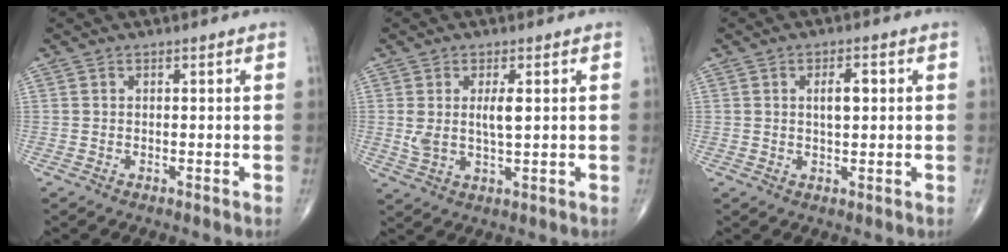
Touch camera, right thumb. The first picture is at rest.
{"total": 5.5, "force": [1.1, 2.0, 5.0], "torque": [-0.101, -0.007, 0.024]}
{"total": 3.8, "force": [0.7, 1.7, 3.3], "torque": [-0.052, 0.001, 0.012]}